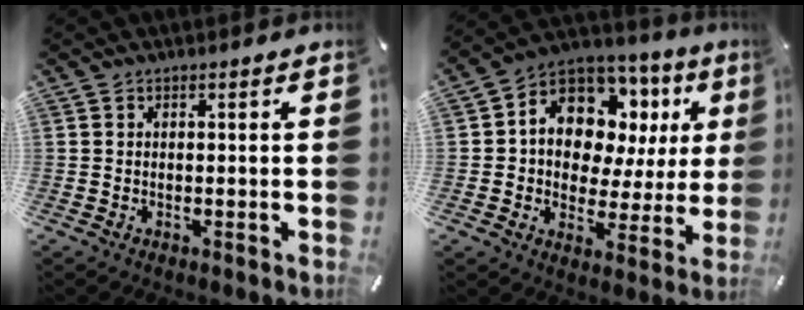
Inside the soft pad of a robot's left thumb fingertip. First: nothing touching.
{"total": 12.4, "force": [5.7, 9.5, 5.7], "torque": [-0.101, -0.048, 0.106]}